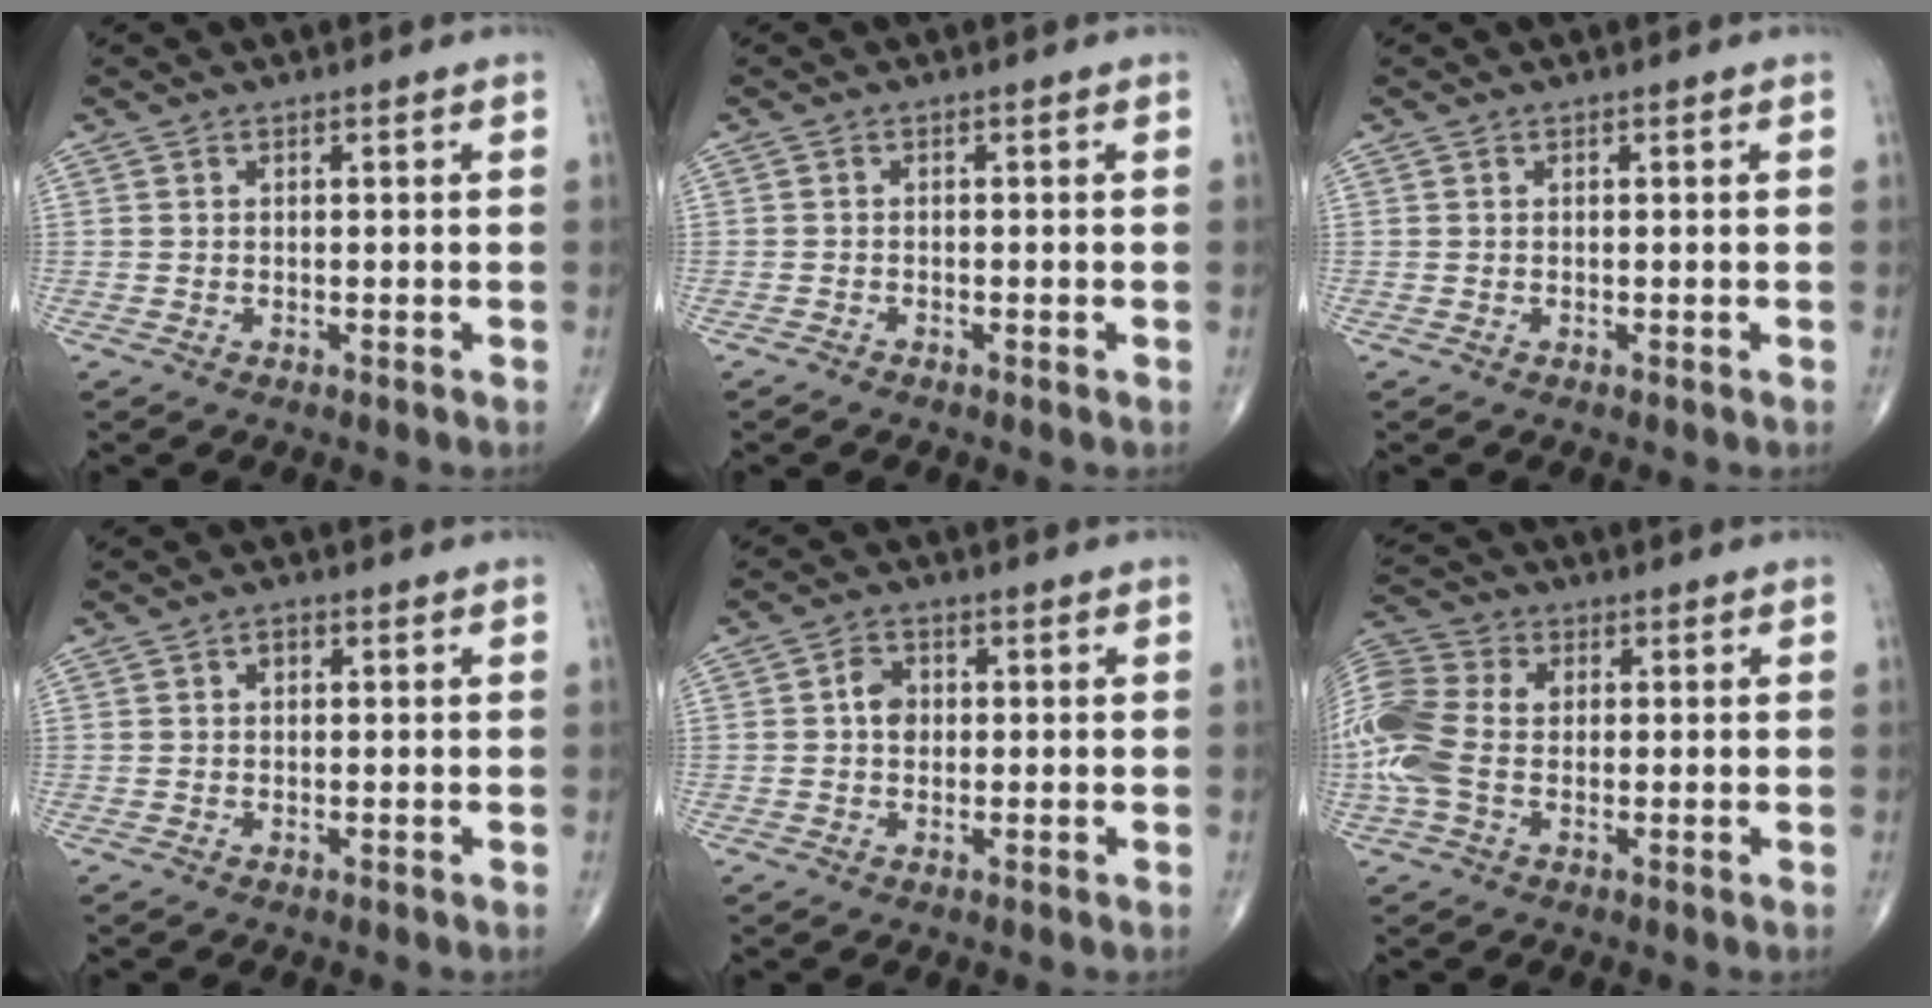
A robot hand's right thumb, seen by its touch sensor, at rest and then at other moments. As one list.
[{"total": 0.6, "force": [-0.5, 0.2, 0.1], "torque": [0.000, 0.000, -0.016]}, {"total": 0.0}, {"total": 1.4, "force": [0.3, 1.0, 0.9], "torque": [-0.008, 0.004, 0.003]}, {"total": 3.4, "force": [0.2, 2.7, 2.1], "torque": [-0.027, 0.006, -0.003]}, {"total": 15.6, "force": [-0.2, 10.9, 11.2], "torque": [-0.290, 0.024, -0.007]}]